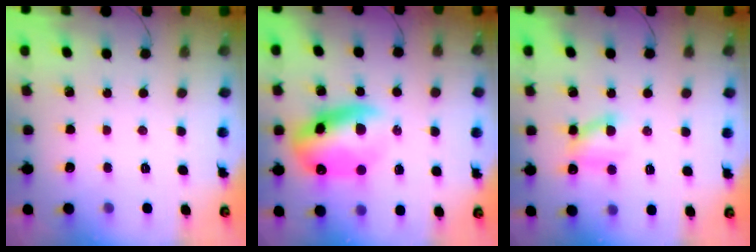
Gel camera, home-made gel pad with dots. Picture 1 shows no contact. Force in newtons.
{"total": 13.6, "press": 13.2, "slide": 3.4}
{"total": 7.6, "press": 7.5, "slide": 0.6}